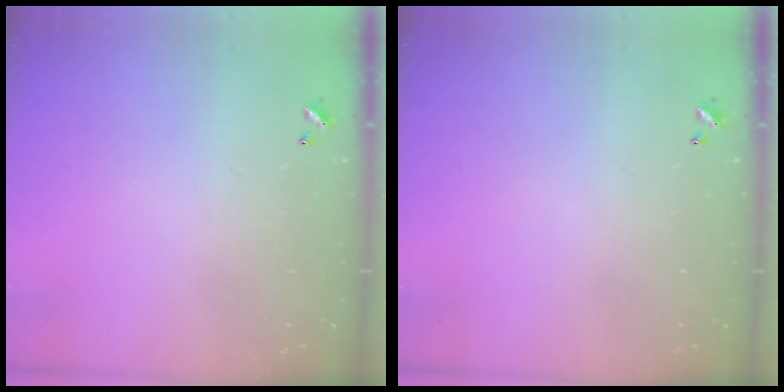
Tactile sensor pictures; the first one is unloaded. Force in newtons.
{"total": 0.0}